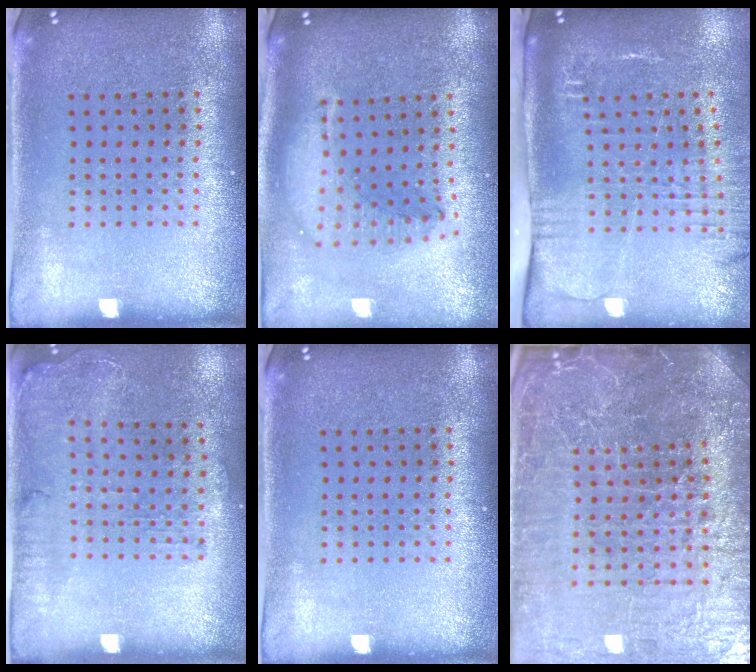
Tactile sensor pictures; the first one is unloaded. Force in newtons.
{"total": 1.6, "press": 1.4, "slide": 0.7}
{"total": 2.7, "press": 2.1, "slide": 1.7}
{"total": 1.4, "press": 1.2, "slide": 0.7}
{"total": 0.0}
{"total": 6.2, "press": 5.7, "slide": 2.6}